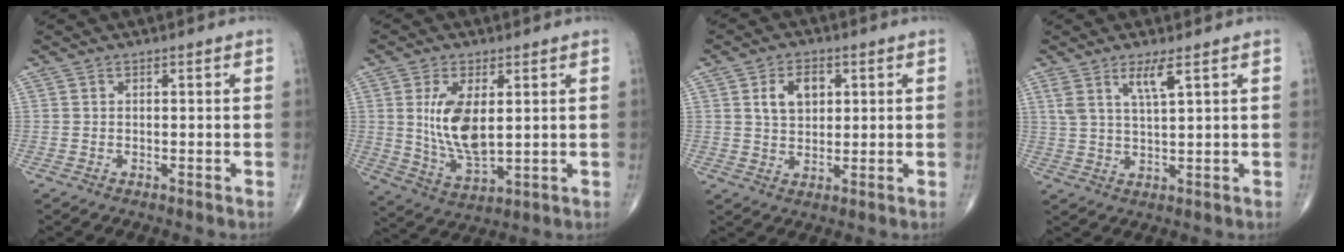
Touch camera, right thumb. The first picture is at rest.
{"total": 11.3, "force": [2.0, 5.3, 9.8], "torque": [-0.182, -0.022, 0.049]}
{"total": 6.7, "force": [2.2, 4.3, 4.6], "torque": [-0.061, -0.004, 0.038]}
{"total": 5.1, "force": [2.9, 0.6, 4.1], "torque": [-0.090, -0.015, 0.061]}